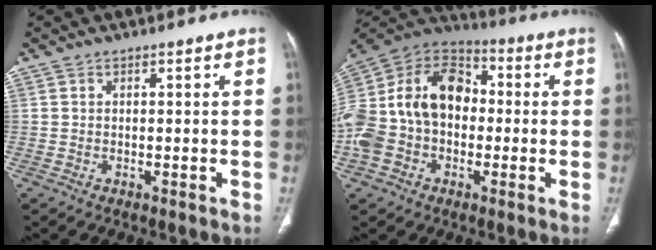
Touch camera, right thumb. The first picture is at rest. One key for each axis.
{"total": 21.7, "fx": -0.9, "fy": 15.7, "fz": 15.0, "tx": -0.301, "ty": 0.047, "tz": -0.020}